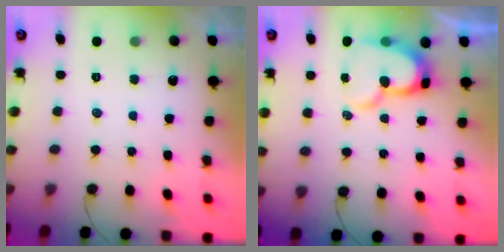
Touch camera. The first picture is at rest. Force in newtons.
{"total": 13.8, "press": 13.7, "slide": 1.3}